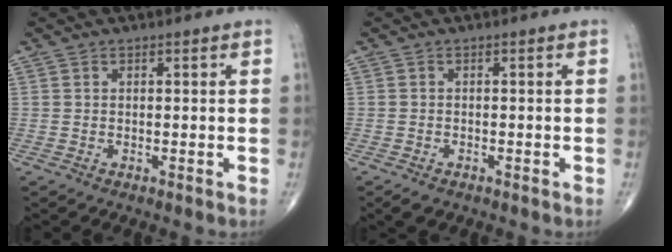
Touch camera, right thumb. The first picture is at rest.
{"total": 1.8, "force": [-1.4, 0.9, 0.8], "torque": [-0.018, 0.005, -0.021]}